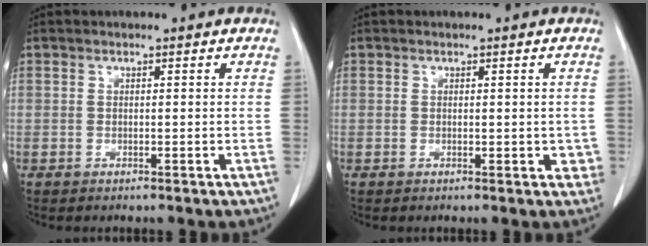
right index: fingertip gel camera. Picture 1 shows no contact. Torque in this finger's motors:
{"motor_torque": [-0.05, 0.37, 0.09, 0.05]}